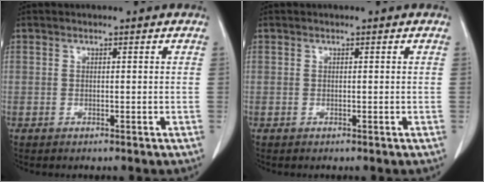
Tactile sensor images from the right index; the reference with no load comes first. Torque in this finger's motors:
{"motor_torque": [0.00, 0.00, 0.00, 0.00]}